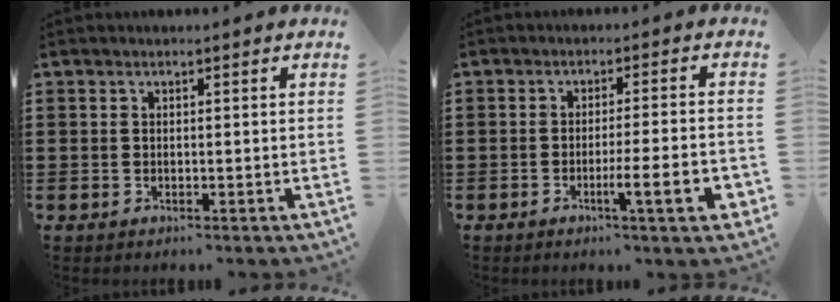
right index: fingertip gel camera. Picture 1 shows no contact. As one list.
[{"total": 7.5, "force": [-2.7, 0.6, 7.0], "torque": [-0.110, -0.006, -0.044]}]